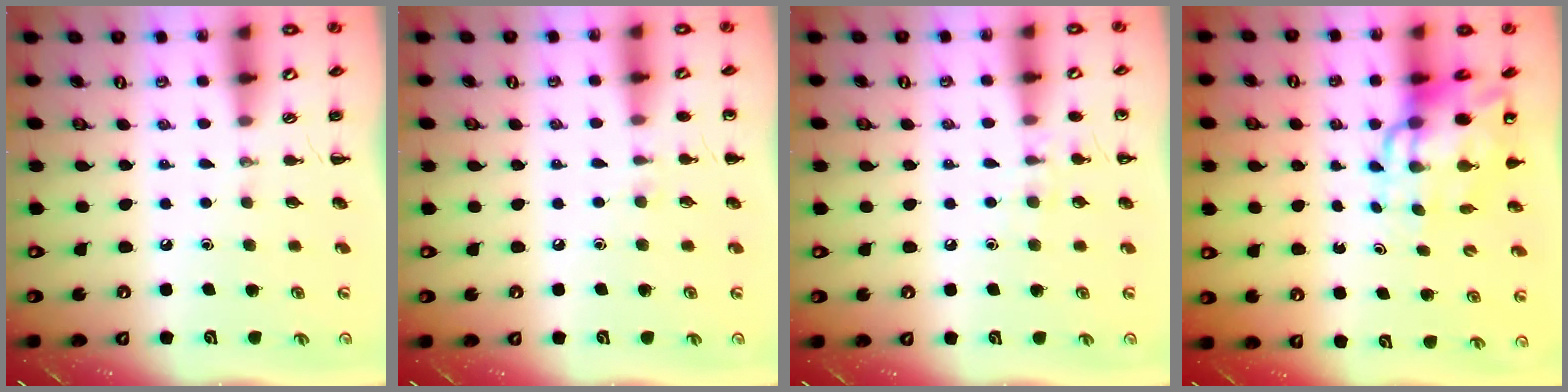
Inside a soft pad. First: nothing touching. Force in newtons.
{"total": 5.6, "press": 5.3, "slide": 1.7}
{"total": 7.1, "press": 6.9, "slide": 1.6}
{"total": 12.1, "press": 11.6, "slide": 3.3}